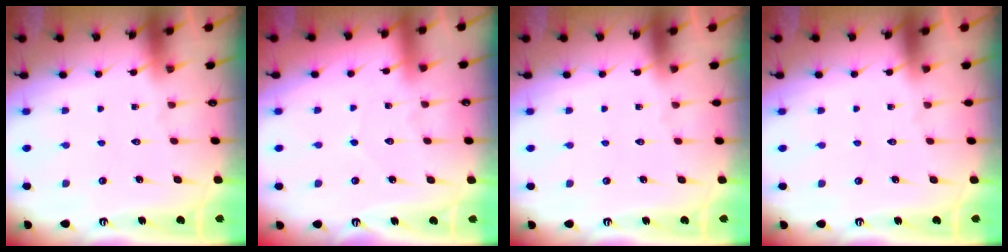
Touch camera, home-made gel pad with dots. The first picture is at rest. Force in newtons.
{"total": 2.8, "press": 2.7, "slide": 0.4}
{"total": 0.0}
{"total": 0.0}